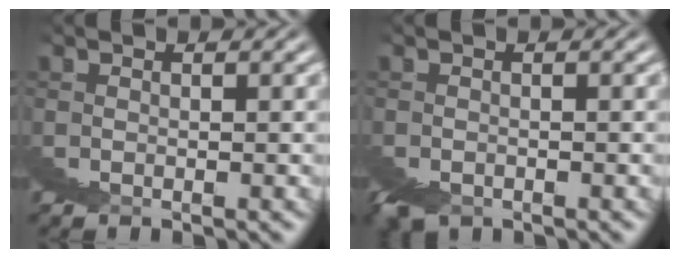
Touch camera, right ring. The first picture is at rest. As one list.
[{"total": 1.2, "force": [-0.4, -1.1, -0.4], "torque": [0.009, -0.001, -0.003]}]